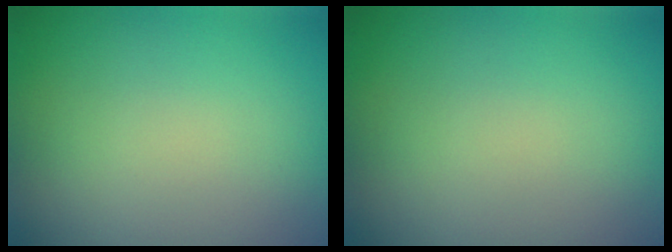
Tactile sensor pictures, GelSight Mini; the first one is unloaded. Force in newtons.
{"total": 0.0}